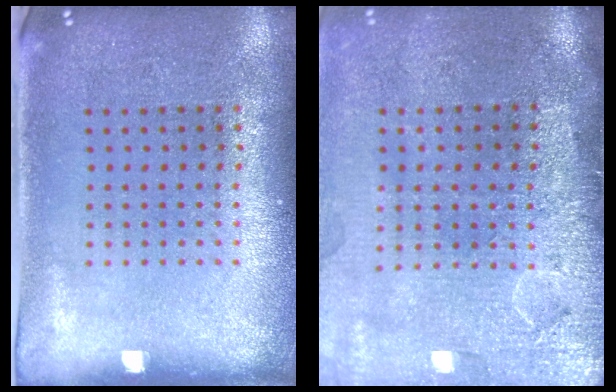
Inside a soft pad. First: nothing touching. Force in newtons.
{"total": 4.4, "press": 3.6, "slide": 2.5}